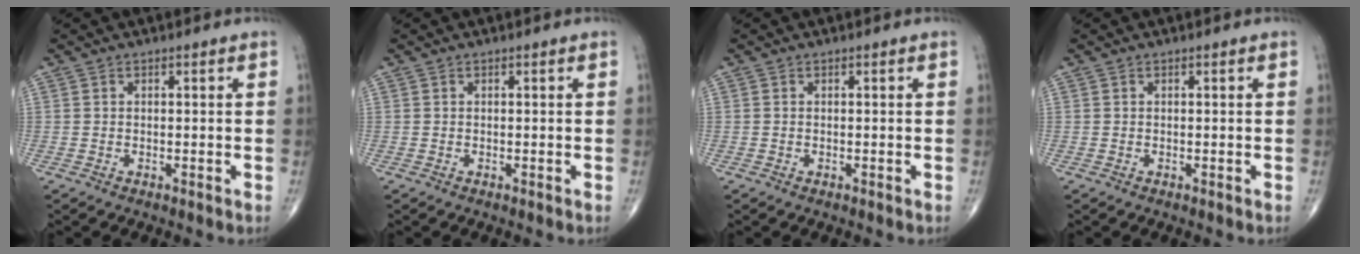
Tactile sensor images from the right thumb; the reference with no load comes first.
{"total": 0.0}
{"total": 0.0}
{"total": 0.0}